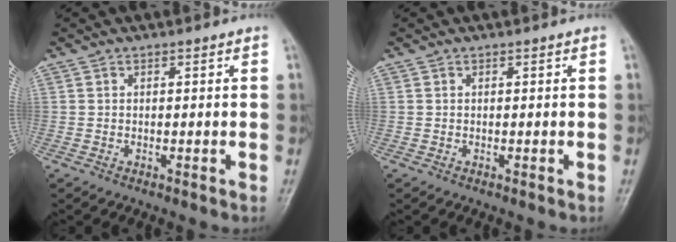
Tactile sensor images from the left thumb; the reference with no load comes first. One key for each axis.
{"total": 0.0}